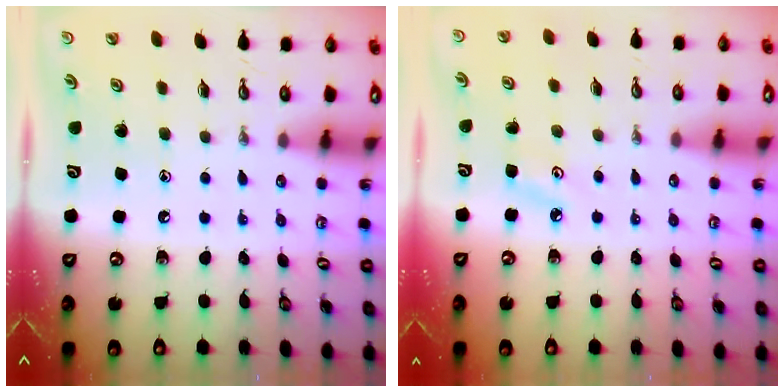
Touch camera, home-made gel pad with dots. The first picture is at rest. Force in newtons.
{"total": 4.7, "press": 4.7, "slide": 0.5}